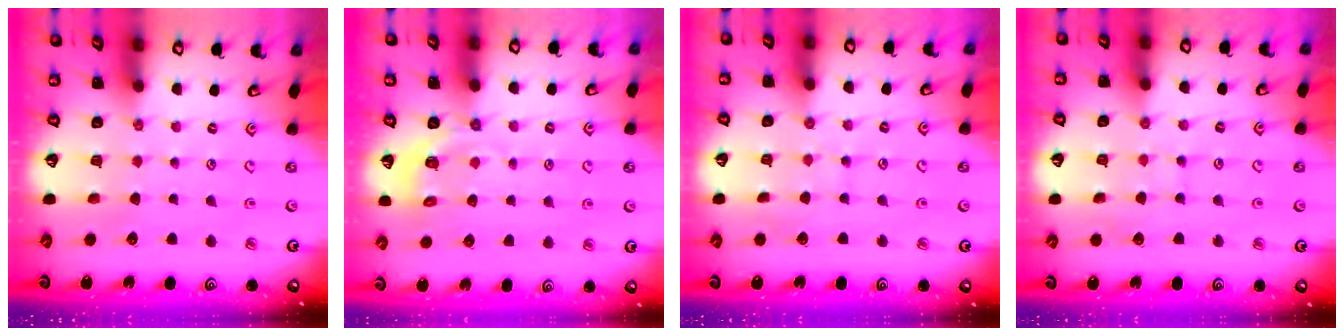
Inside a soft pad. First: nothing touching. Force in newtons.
{"total": 4.5, "press": 4.1, "slide": 1.8}
{"total": 6.0, "press": 6.0, "slide": 0.5}
{"total": 5.8, "press": 5.8, "slide": 0.6}